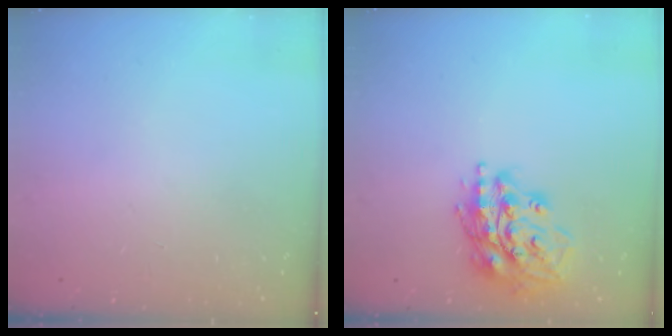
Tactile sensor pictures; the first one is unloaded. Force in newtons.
{"total": 17.6, "press": 17.4, "slide": 2.6}